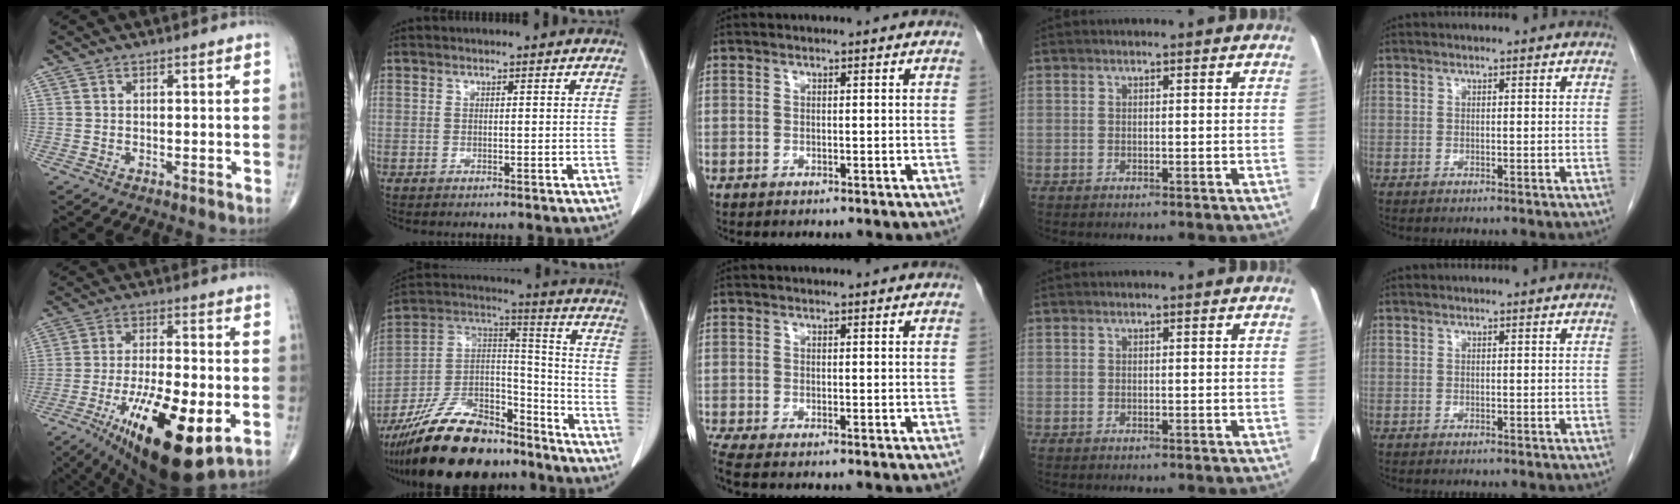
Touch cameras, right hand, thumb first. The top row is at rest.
{"thumb": {"total": 21.3, "force": [-7.6, 7.1, 18.6], "torque": [-0.308, -0.007, -0.112]}, "index": {"total": 22.1, "force": [-18.0, 7.3, 10.6], "torque": [-0.211, 0.012, -0.315]}, "middle": {"total": 1.6, "force": [-1.2, -0.1, 1.0], "torque": [-0.030, -0.008, -0.029]}}